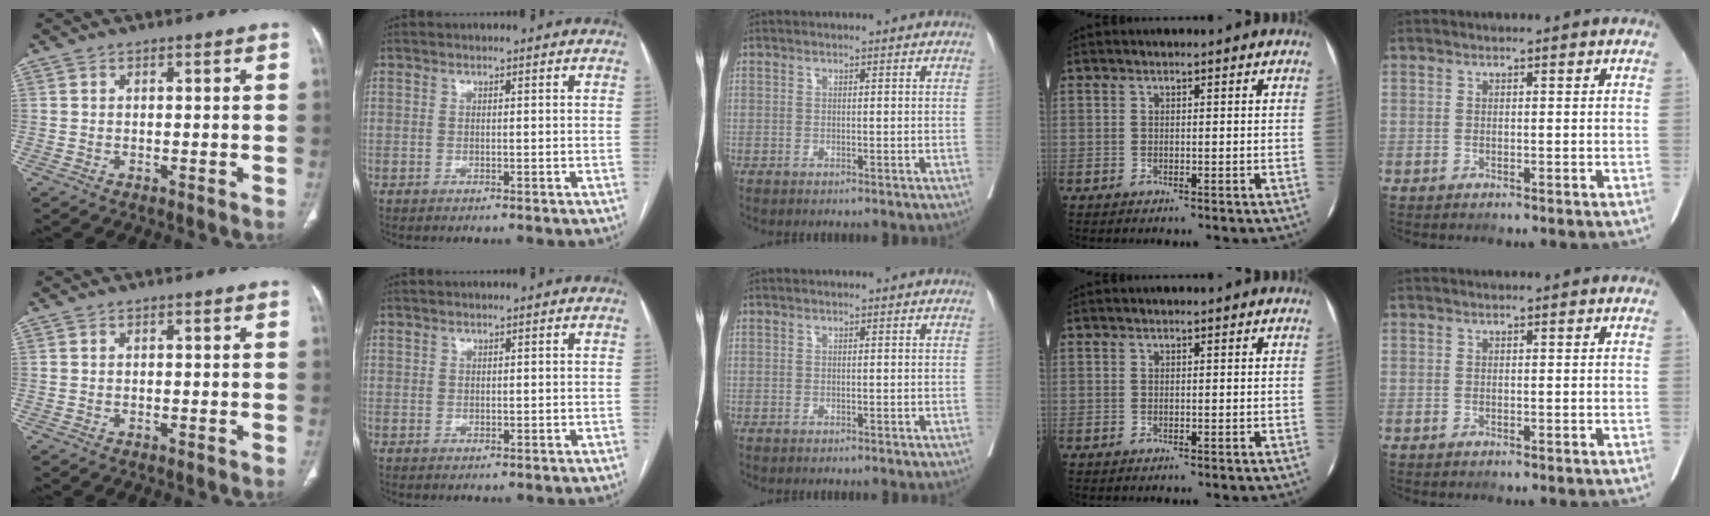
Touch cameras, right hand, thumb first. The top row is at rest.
{"index": {"total": 0.6, "force": [0.4, 0.4, 0.1], "torque": [0.007, 0.000, 0.005]}}